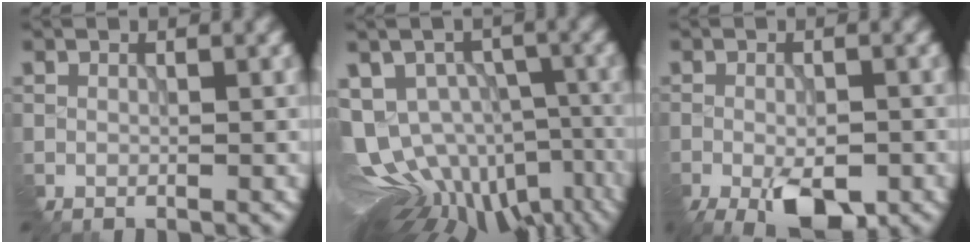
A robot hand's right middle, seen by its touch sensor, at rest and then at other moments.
{"total": 16.1, "force": [-5.5, 10.4, 11.0], "torque": [-0.208, 0.007, -0.034]}
{"total": 6.7, "force": [-3.8, 2.6, 4.9], "torque": [-0.090, -0.013, -0.055]}